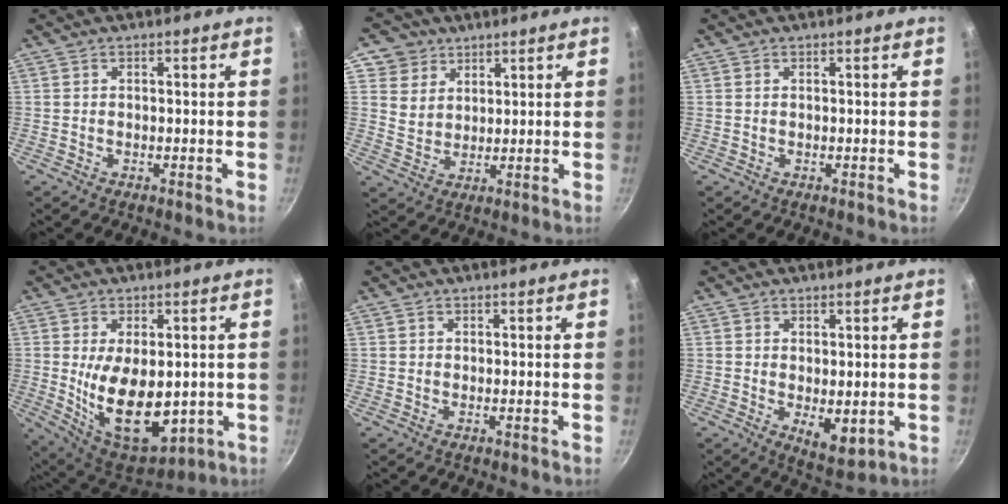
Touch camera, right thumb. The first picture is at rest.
{"total": 6.8, "force": [3.8, 5.5, 1.2], "torque": [0.016, -0.006, 0.069]}
{"total": 0.0}
{"total": 17.9, "force": [-1.3, 10.2, 14.7], "torque": [-0.224, -0.022, 0.003]}
{"total": 0.0}
{"total": 6.2, "force": [-0.4, 3.2, 5.3], "torque": [-0.064, -0.019, 0.003]}